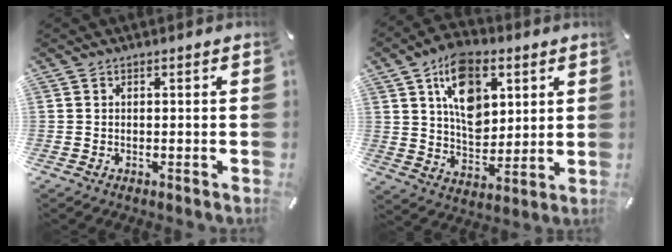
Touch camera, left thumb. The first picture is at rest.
{"total": 14.9, "force": [6.3, 10.0, 9.1], "torque": [-0.146, -0.011, 0.117]}